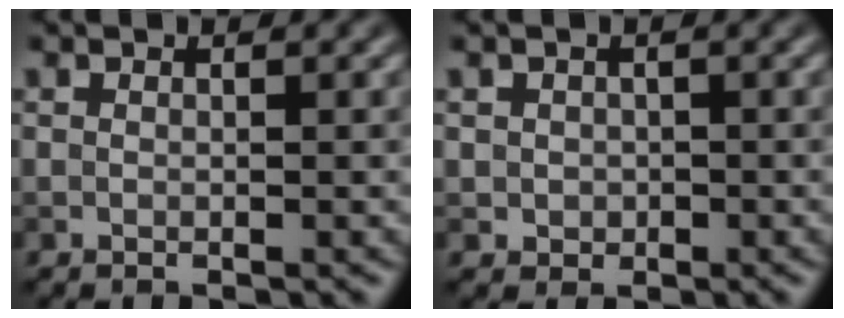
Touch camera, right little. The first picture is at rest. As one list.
[{"total": 1.2, "force": [0.0, 1.2, 0.3], "torque": [-0.002, -0.004, -0.001]}]